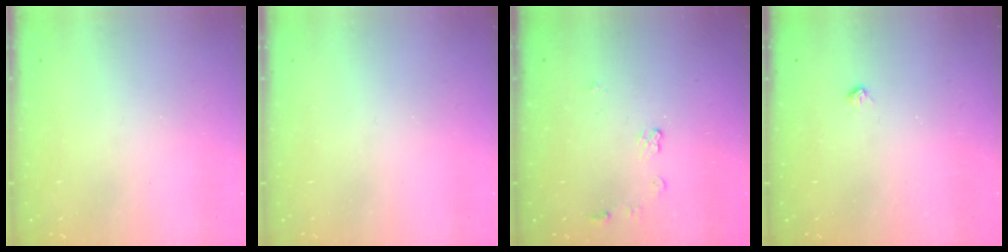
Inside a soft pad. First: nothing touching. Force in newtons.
{"total": 0.0}
{"total": 5.2, "press": 5.2, "slide": 0.5}
{"total": 3.5, "press": 3.4, "slide": 0.5}